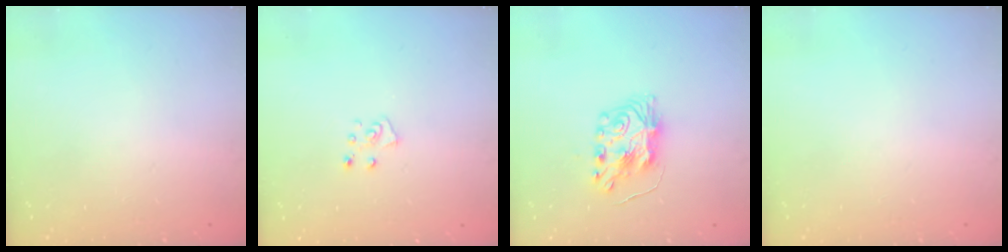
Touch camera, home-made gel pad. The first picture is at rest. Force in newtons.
{"total": 5.7, "press": 5.7, "slide": 0.7}
{"total": 7.8, "press": 7.8, "slide": 0.2}
{"total": 0.0}